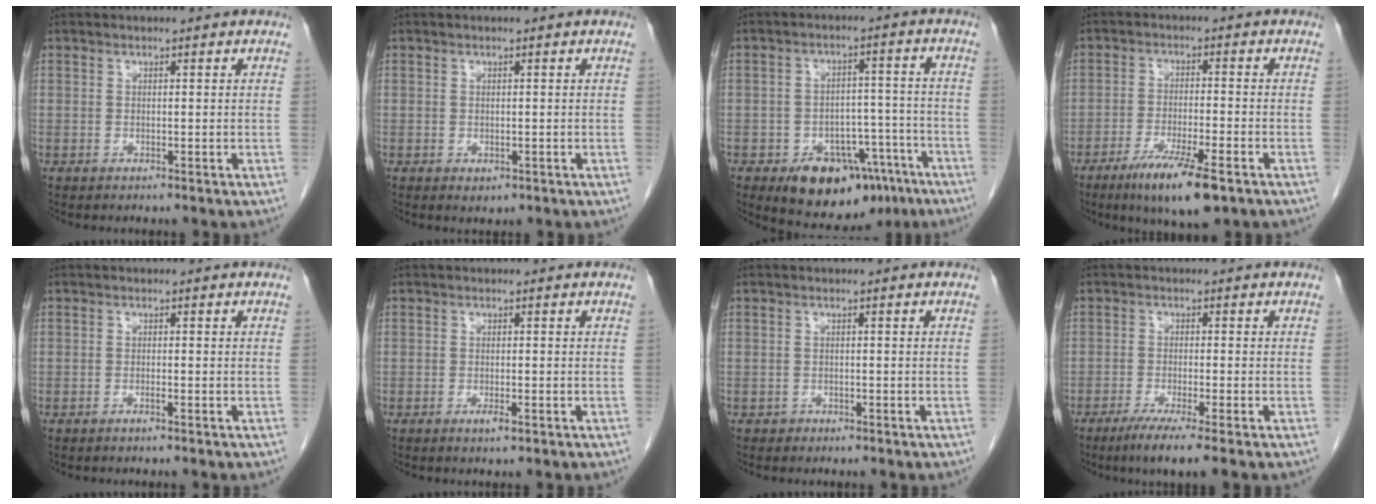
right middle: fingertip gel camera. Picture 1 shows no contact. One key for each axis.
{"total": 1.0, "fx": -0.3, "fy": 0.7, "fz": 0.7, "tx": -0.010, "ty": -0.002, "tz": 0.001}
{"total": 13.1, "fx": -8.1, "fy": 7.3, "fz": 7.1, "tx": -0.077, "ty": 0.019, "tz": -0.112}
{"total": 9.6, "fx": -5.9, "fy": 1.1, "fz": 7.5, "tx": -0.132, "ty": -0.021, "tz": -0.096}
{"total": 0.7, "fx": -0.5, "fy": -0.1, "fz": 0.5, "tx": -0.011, "ty": 0.000, "tz": -0.008}
{"total": 1.3, "fx": -0.7, "fy": 0.2, "fz": 1.1, "tx": -0.021, "ty": -0.002, "tz": -0.011}
{"total": 0.8, "fx": -0.5, "fy": 0.6, "fz": 0.0, "tx": -0.003, "ty": 0.003, "tz": -0.010}
{"total": 5.6, "fx": -3.8, "fy": -0.5, "fz": 4.1, "tx": -0.071, "ty": -0.016, "tz": -0.068}